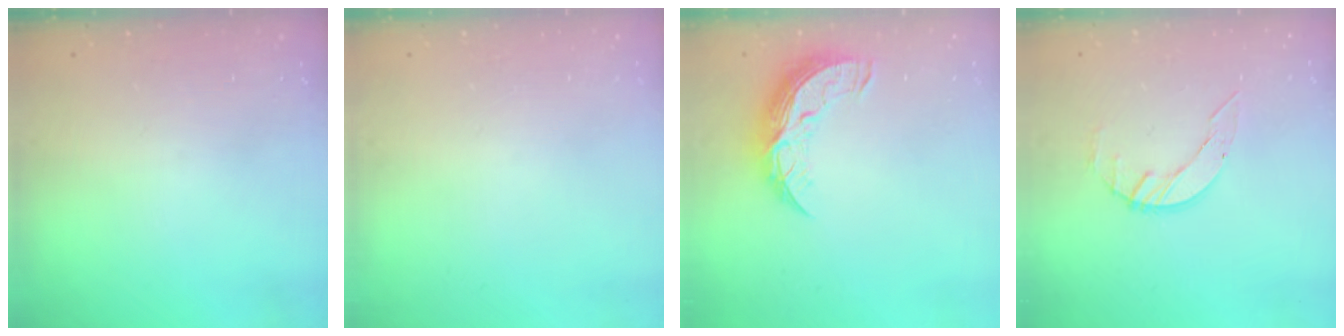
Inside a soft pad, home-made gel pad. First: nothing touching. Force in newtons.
{"total": 0.0}
{"total": 10.0, "press": 10.0, "slide": 0.6}
{"total": 3.6, "press": 3.6, "slide": 0.4}